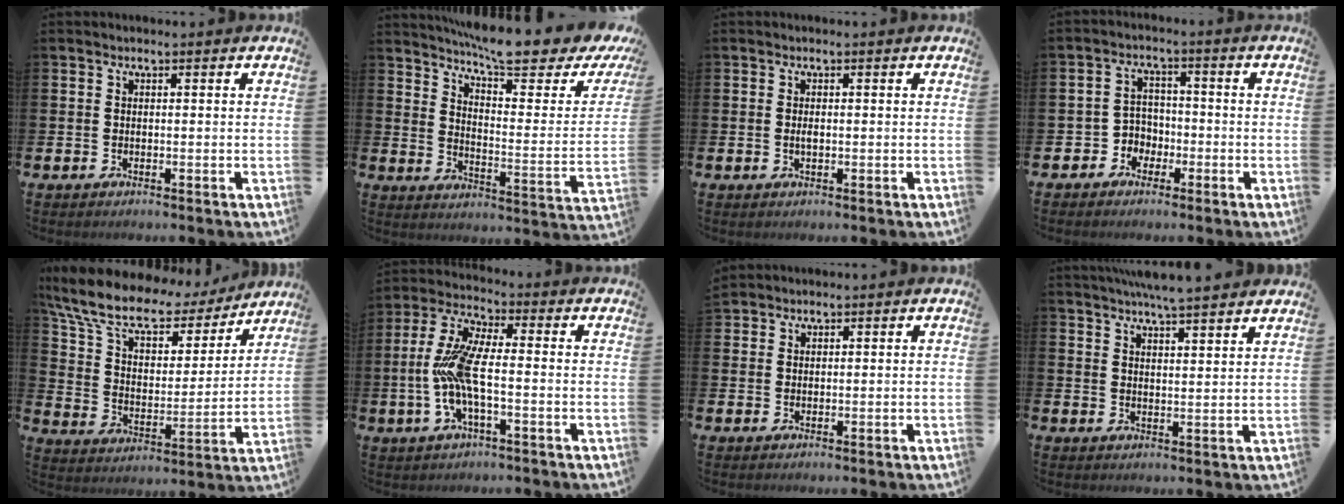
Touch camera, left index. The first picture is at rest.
{"total": 9.0, "force": [8.1, 1.1, 3.7], "torque": [-0.088, -0.068, 0.135]}
{"total": 0.8, "force": [0.0, 0.4, 0.7], "torque": [-0.015, 0.002, -0.001]}
{"total": 3.3, "force": [-1.8, 2.8, 0.5], "torque": [-0.020, -0.003, -0.044]}
{"total": 11.4, "force": [9.4, 4.5, 4.7], "torque": [-0.128, -0.058, 0.164]}
{"total": 8.5, "force": [-1.2, 2.6, 8.0], "torque": [-0.181, -0.010, -0.028]}
{"total": 1.9, "force": [1.8, 0.5, -0.1], "torque": [0.010, -0.004, 0.032]}
{"total": 5.7, "force": [5.6, -0.7, 1.1], "torque": [-0.034, -0.026, 0.099]}